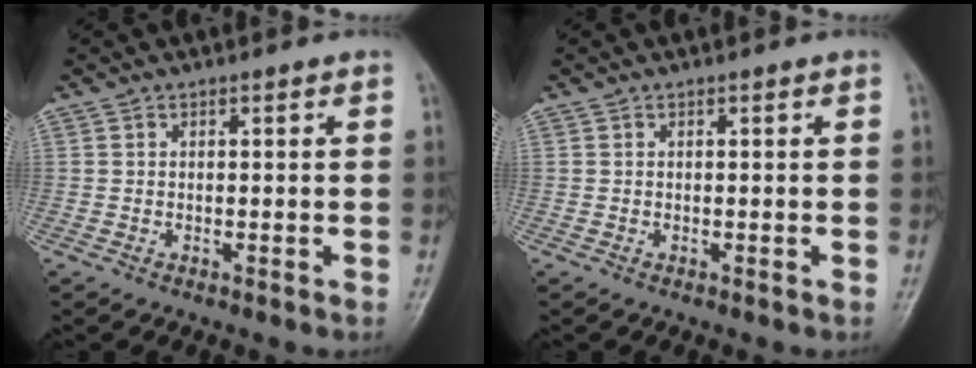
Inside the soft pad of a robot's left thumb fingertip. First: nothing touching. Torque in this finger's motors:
{"motor_torque": [0.00, 0.00, -0.08, 0.08, 0.00]}